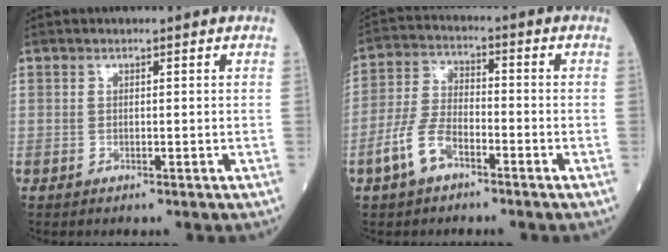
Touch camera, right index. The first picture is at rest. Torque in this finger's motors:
{"motor_torque": [0.78, -0.38, 0.39, 0.05]}